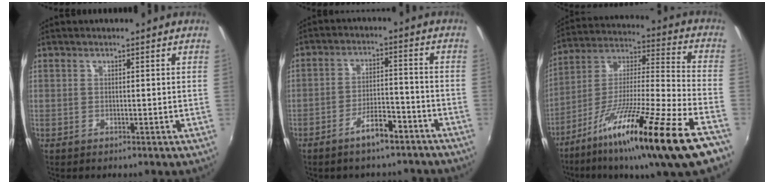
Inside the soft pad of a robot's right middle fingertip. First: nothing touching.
{"total": 7.8, "force": [-6.0, 2.9, 4.0], "torque": [-0.077, 0.021, -0.082]}
{"total": 24.4, "force": [-15.4, 0.3, 19.0], "torque": [-0.301, -0.047, -0.257]}